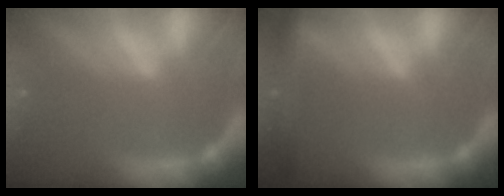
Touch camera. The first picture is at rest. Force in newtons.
{"total": 4.5}